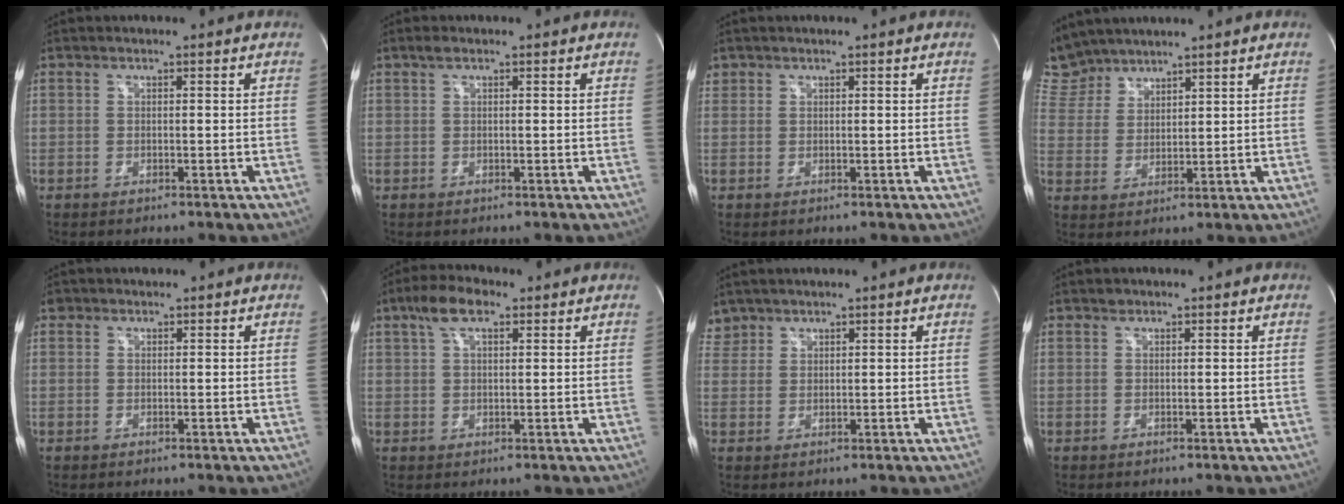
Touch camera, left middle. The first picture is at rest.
{"total": 1.0, "force": [0.6, 0.3, 0.6], "torque": [-0.019, 0.010, 0.012]}
{"total": 1.0, "force": [0.6, 0.7, 0.0], "torque": [0.005, 0.011, 0.012]}
{"total": 7.9, "force": [7.4, 2.8, 0.2], "torque": [-0.017, 0.013, 0.162]}
{"total": 0.9, "force": [0.5, 0.7, 0.0], "torque": [0.002, 0.004, 0.006]}
{"total": 5.6, "force": [3.2, 2.2, 4.0], "torque": [-0.086, 0.020, 0.057]}
{"total": 2.6, "force": [2.2, 1.3, -0.4], "torque": [0.012, 0.011, 0.044]}
{"total": 0.6, "force": [0.5, 0.3, 0.0], "torque": [-0.001, -0.001, 0.006]}